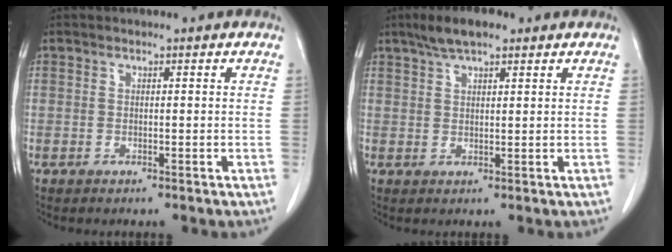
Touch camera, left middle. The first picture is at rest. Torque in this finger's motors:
{"motor_torque": [0.84, -0.79, 0.00, 0.06]}